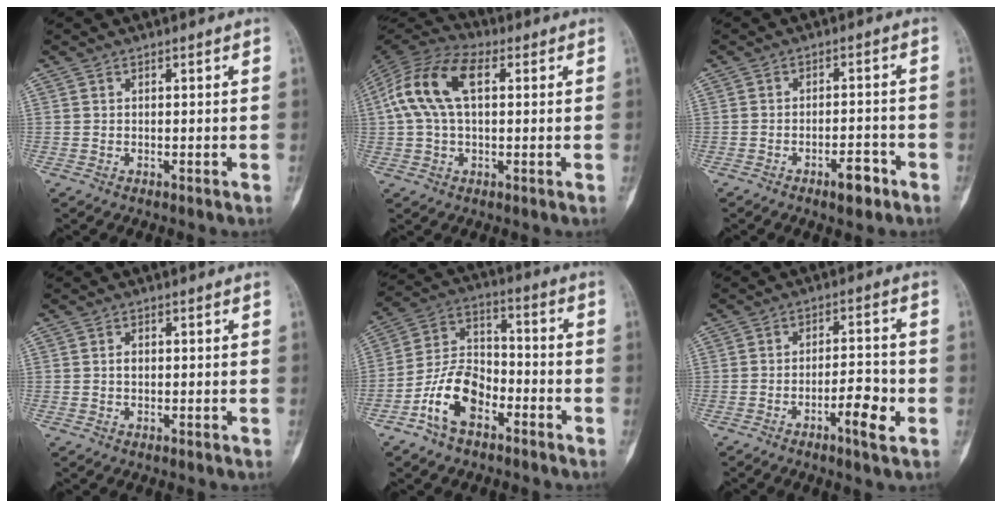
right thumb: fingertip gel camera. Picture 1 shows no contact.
{"total": 13.3, "force": [2.8, 7.4, 10.7], "torque": [-0.223, 0.033, 0.047]}
{"total": 4.7, "force": [-2.8, 1.8, 3.3], "torque": [-0.044, 0.020, -0.039]}
{"total": 1.5, "force": [0.1, 1.0, 1.1], "torque": [-0.014, 0.002, 0.000]}
{"total": 12.1, "force": [-6.0, 7.2, 7.6], "torque": [-0.135, 0.051, -0.117]}
{"total": 7.0, "force": [-2.9, 1.8, 6.2], "torque": [-0.095, 0.017, -0.046]}